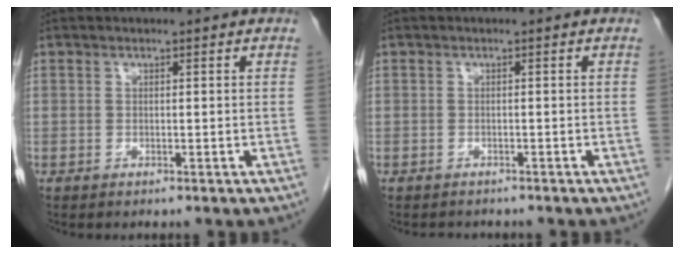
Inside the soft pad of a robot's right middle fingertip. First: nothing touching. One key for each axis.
{"total": 1.6, "fx": -1.5, "fy": 0.6, "fz": 0.0, "tx": -0.010, "ty": -0.005, "tz": -0.023}